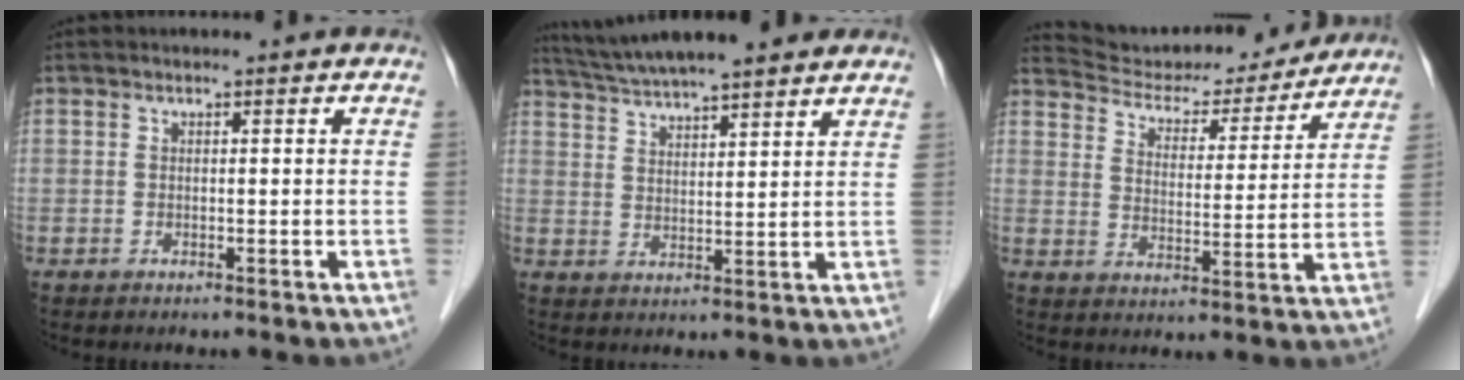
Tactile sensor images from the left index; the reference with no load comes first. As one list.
[{"total": 15.5, "force": [13.6, 1.7, 7.2], "torque": [-0.121, 0.034, 0.207]}, {"total": 17.6, "force": [16.8, 3.6, 4.2], "torque": [-0.057, -0.003, 0.233]}]